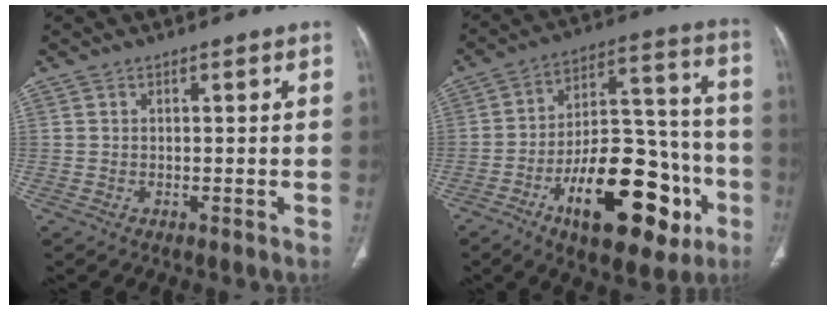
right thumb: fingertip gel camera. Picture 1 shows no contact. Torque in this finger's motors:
{"motor_torque": [0.35, 0.63, 1.77, -1.00, 0.18]}